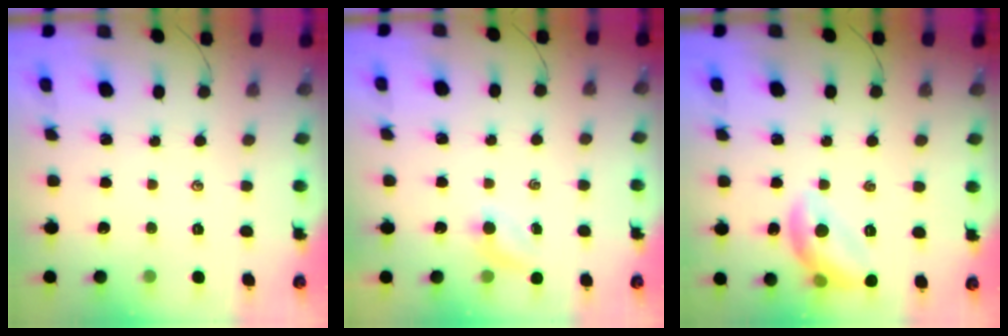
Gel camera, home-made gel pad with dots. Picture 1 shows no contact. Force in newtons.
{"total": 3.5, "press": 3.4, "slide": 1.1}
{"total": 11.3, "press": 11.3, "slide": 0.9}